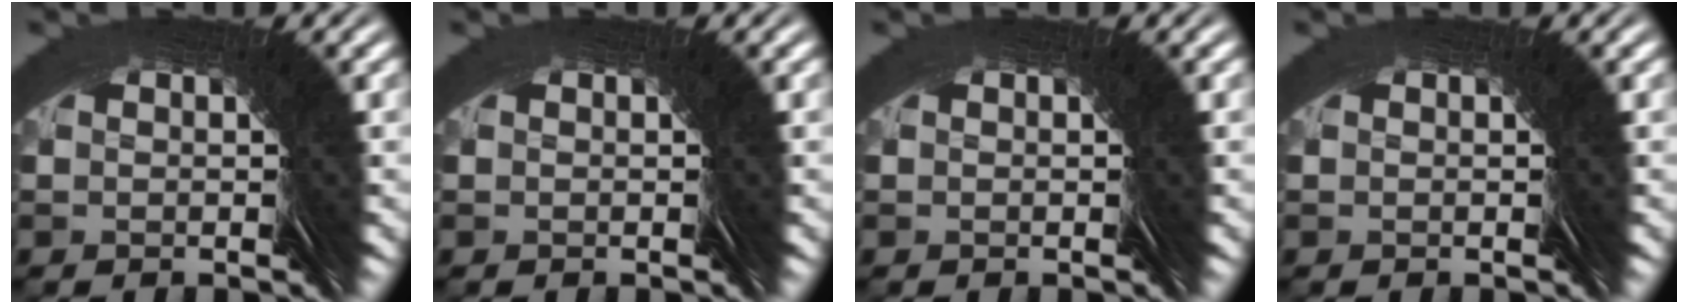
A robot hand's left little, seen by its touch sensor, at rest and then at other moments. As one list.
[{"total": 0.0}, {"total": 0.0}, {"total": 0.0}]